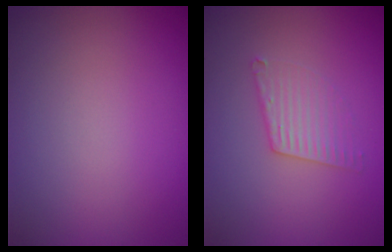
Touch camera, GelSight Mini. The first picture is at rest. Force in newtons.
{"total": 2.1, "press": 2.1, "slide": 0.3}